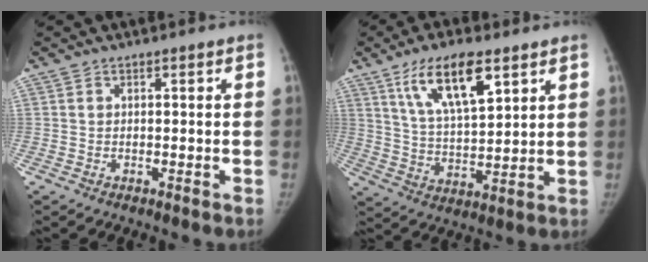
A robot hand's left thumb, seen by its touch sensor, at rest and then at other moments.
{"total": 13.4, "force": [7.4, 4.8, 10.1], "torque": [-0.160, -0.030, 0.139]}